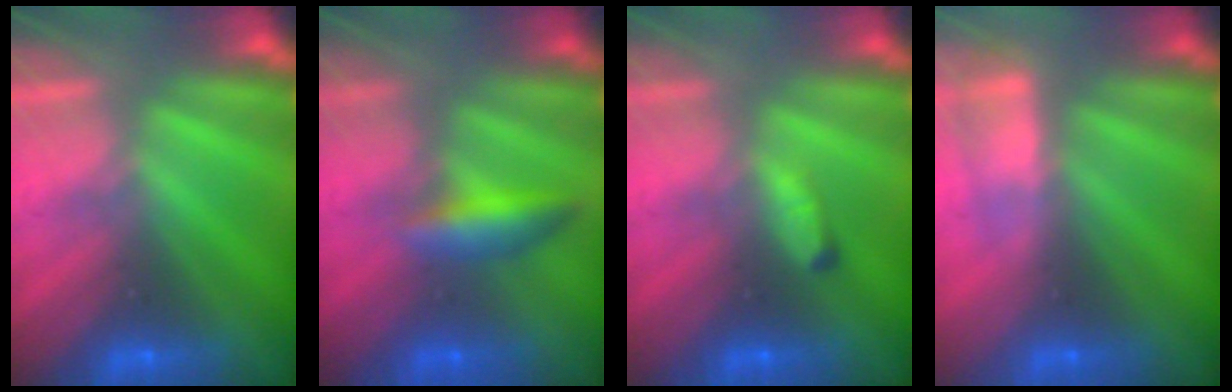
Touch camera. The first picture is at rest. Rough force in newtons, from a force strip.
{"total": 2.4}
{"total": 2.5}
{"total": 3.0}